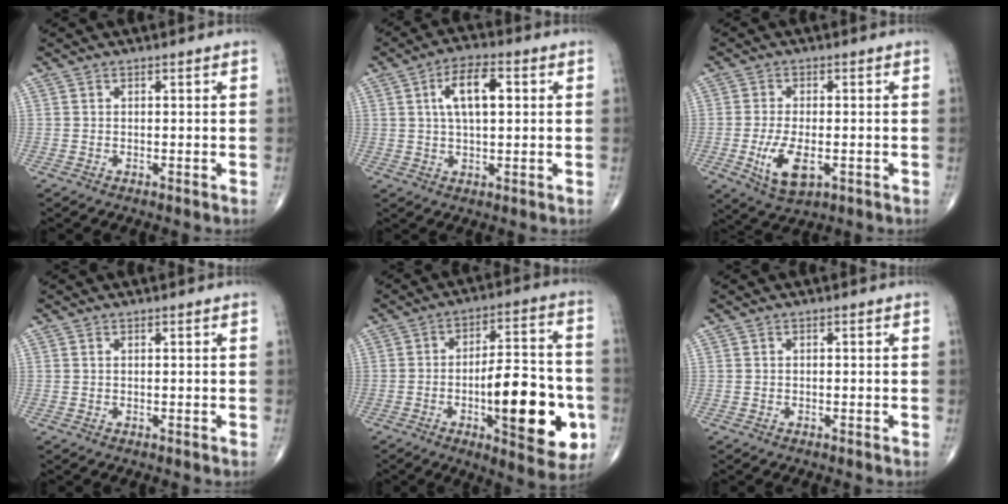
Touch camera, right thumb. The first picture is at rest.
{"total": 8.5, "force": [2.0, 3.8, 7.4], "torque": [-0.123, 0.009, 0.030]}
{"total": 8.0, "force": [-2.1, 3.7, 6.7], "torque": [-0.130, -0.009, -0.030]}
{"total": 0.0}
{"total": 20.1, "force": [-5.4, 7.1, 18.0], "torque": [-0.229, 0.022, -0.067]}
{"total": 0.0}